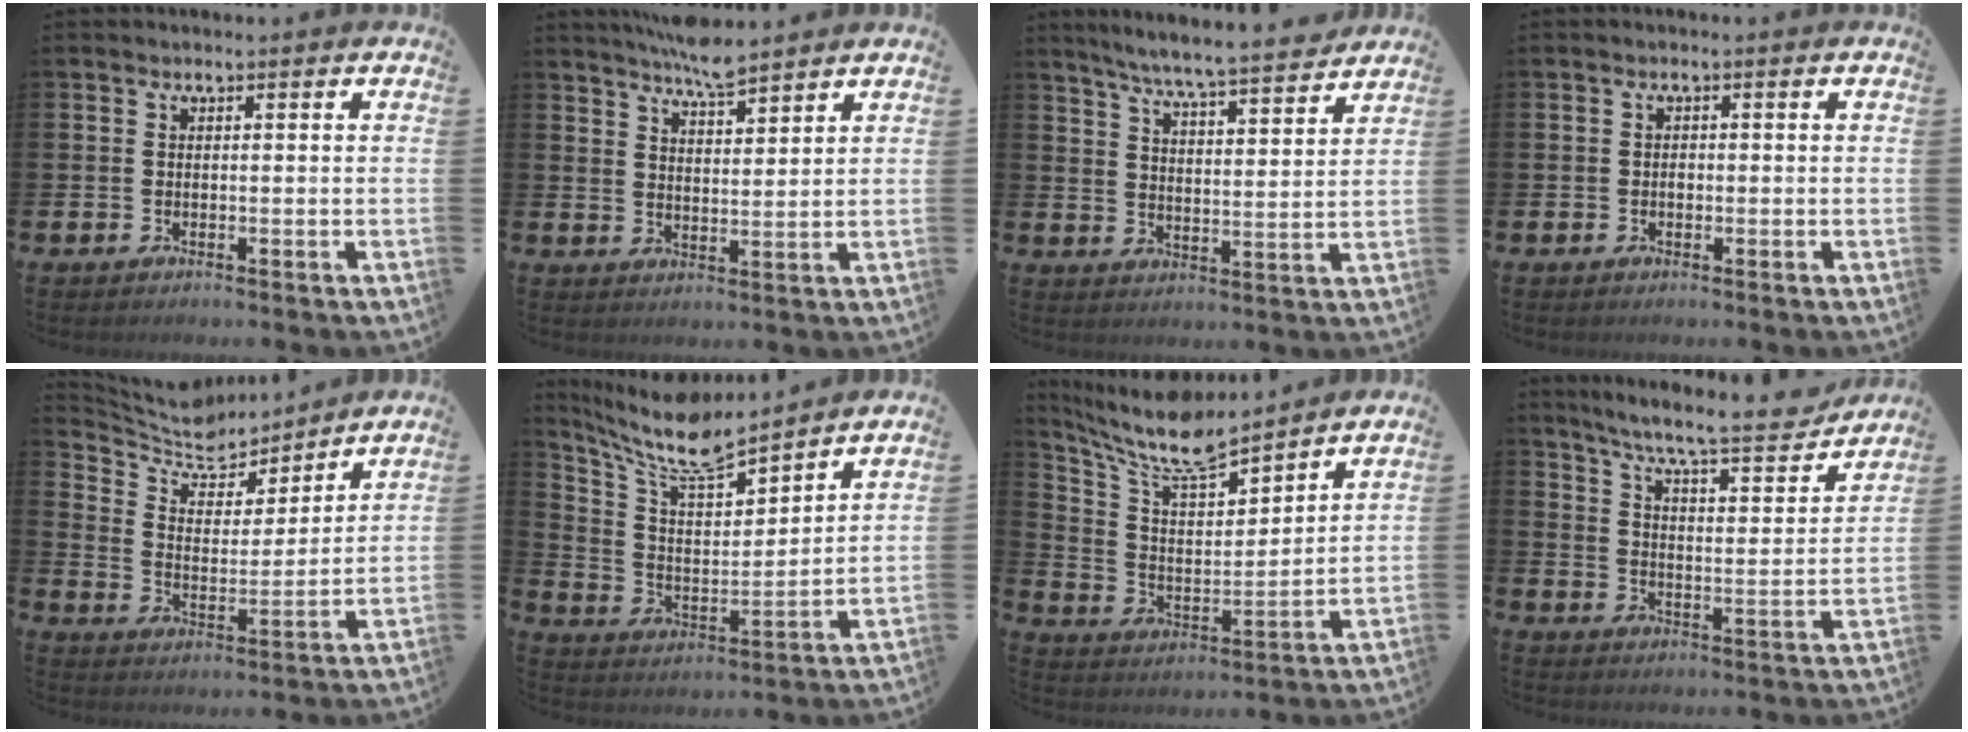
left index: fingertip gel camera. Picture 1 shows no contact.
{"total": 5.4, "force": [5.3, 0.2, 1.0], "torque": [-0.027, -0.030, 0.094]}
{"total": 7.0, "force": [6.6, -0.3, 2.0], "torque": [-0.055, -0.051, 0.113]}
{"total": 0.7, "force": [-0.1, 0.6, 0.4], "torque": [-0.007, 0.003, -0.005]}
{"total": 7.9, "force": [7.5, 2.4, 1.0], "torque": [-0.064, -0.059, 0.131]}
{"total": 9.3, "force": [8.3, 1.7, 4.0], "torque": [-0.114, -0.054, 0.143]}
{"total": 9.3, "force": [8.4, 1.8, 3.4], "torque": [-0.107, -0.059, 0.146]}
{"total": 8.9, "force": [8.0, 0.7, 3.8], "torque": [-0.097, -0.057, 0.133]}